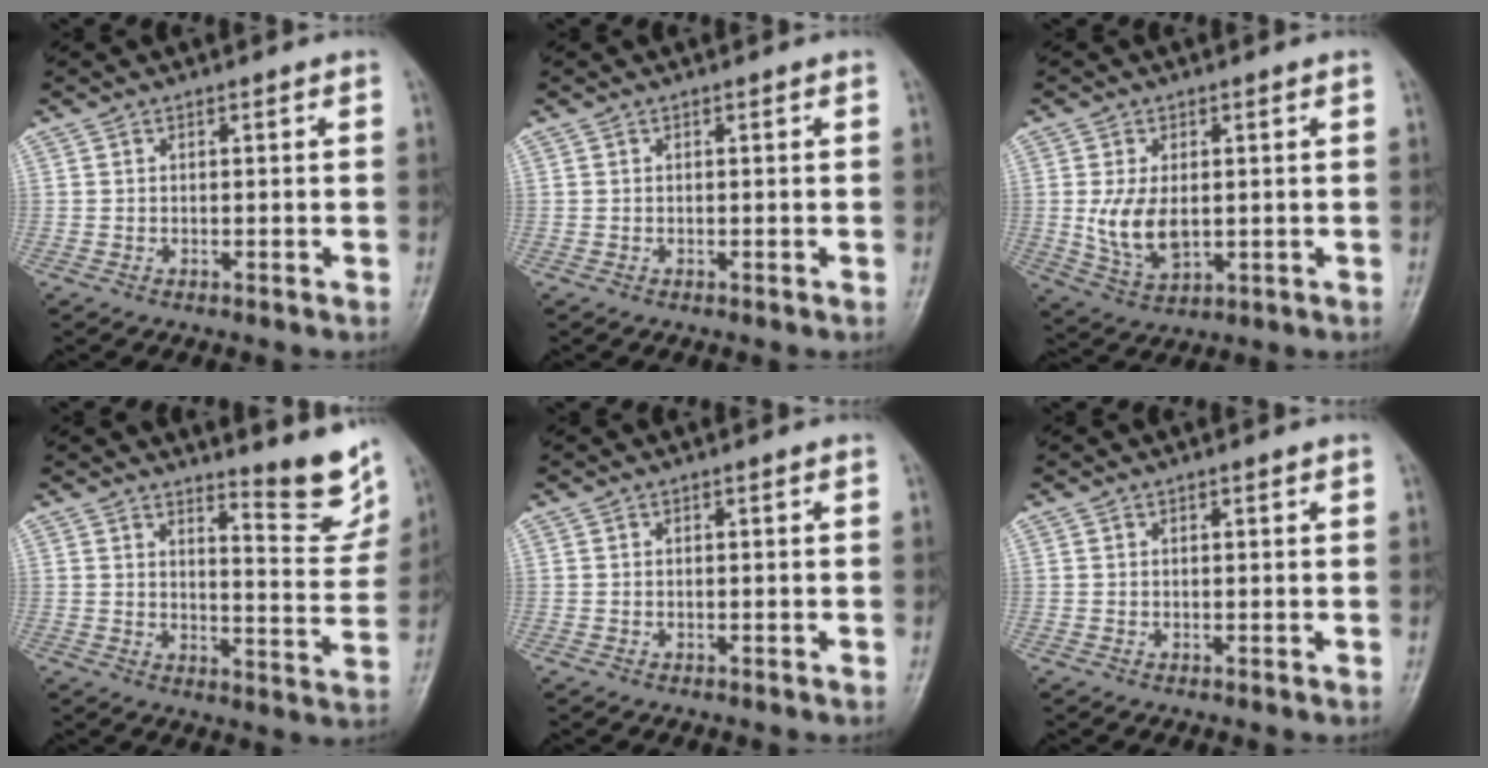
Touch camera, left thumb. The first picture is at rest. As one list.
[{"total": 0.0}, {"total": 8.2, "force": [0.1, 4.9, 6.6], "torque": [-0.118, -0.009, 0.014]}, {"total": 10.1, "force": [8.2, 1.7, 5.6], "torque": [-0.049, -0.078, 0.110]}, {"total": 0.0}, {"total": 0.7, "force": [0.4, 0.2, 0.6], "torque": [-0.007, 0.000, 0.006]}]